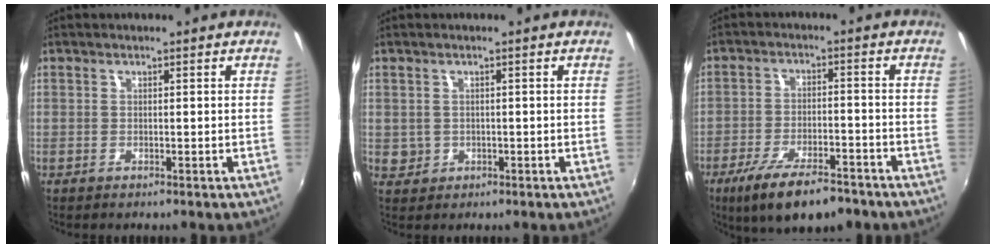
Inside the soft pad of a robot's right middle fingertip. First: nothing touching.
{"total": 2.7, "force": [-0.1, 2.6, 0.7], "torque": [-0.011, -0.001, 0.003]}
{"total": 12.6, "force": [-9.1, 4.0, 7.8], "torque": [-0.164, -0.031, -0.148]}